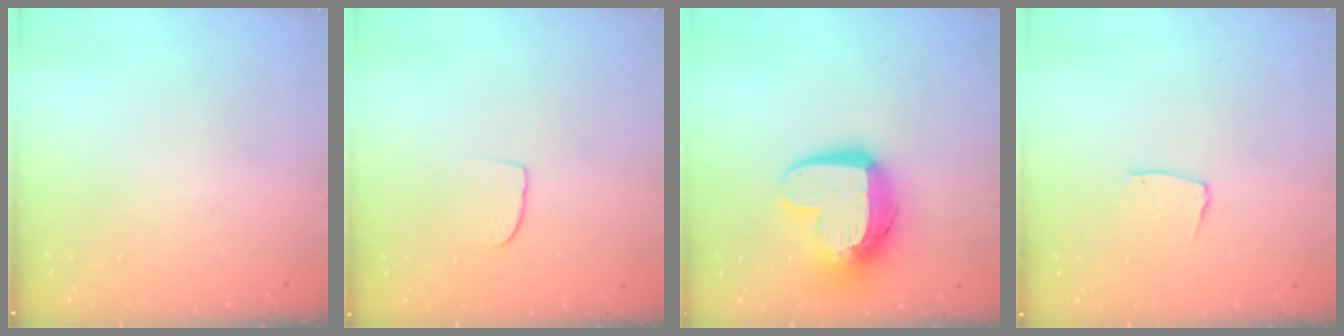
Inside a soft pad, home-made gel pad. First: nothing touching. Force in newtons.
{"total": 5.6, "press": 5.5, "slide": 0.5}
{"total": 14.6, "press": 14.6, "slide": 1.4}
{"total": 4.7, "press": 4.7, "slide": 0.3}